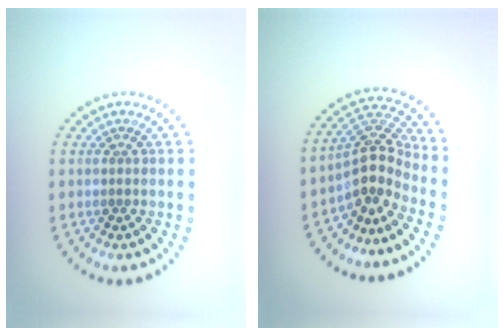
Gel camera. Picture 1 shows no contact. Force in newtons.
{"total": 4.0, "press": 3.0, "slide": 2.7}